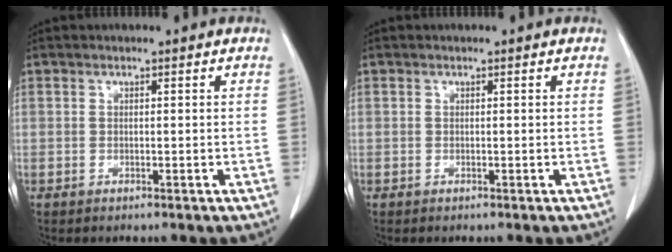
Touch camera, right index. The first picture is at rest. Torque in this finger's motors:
{"motor_torque": [0.00, 0.00, 0.00, 0.00]}